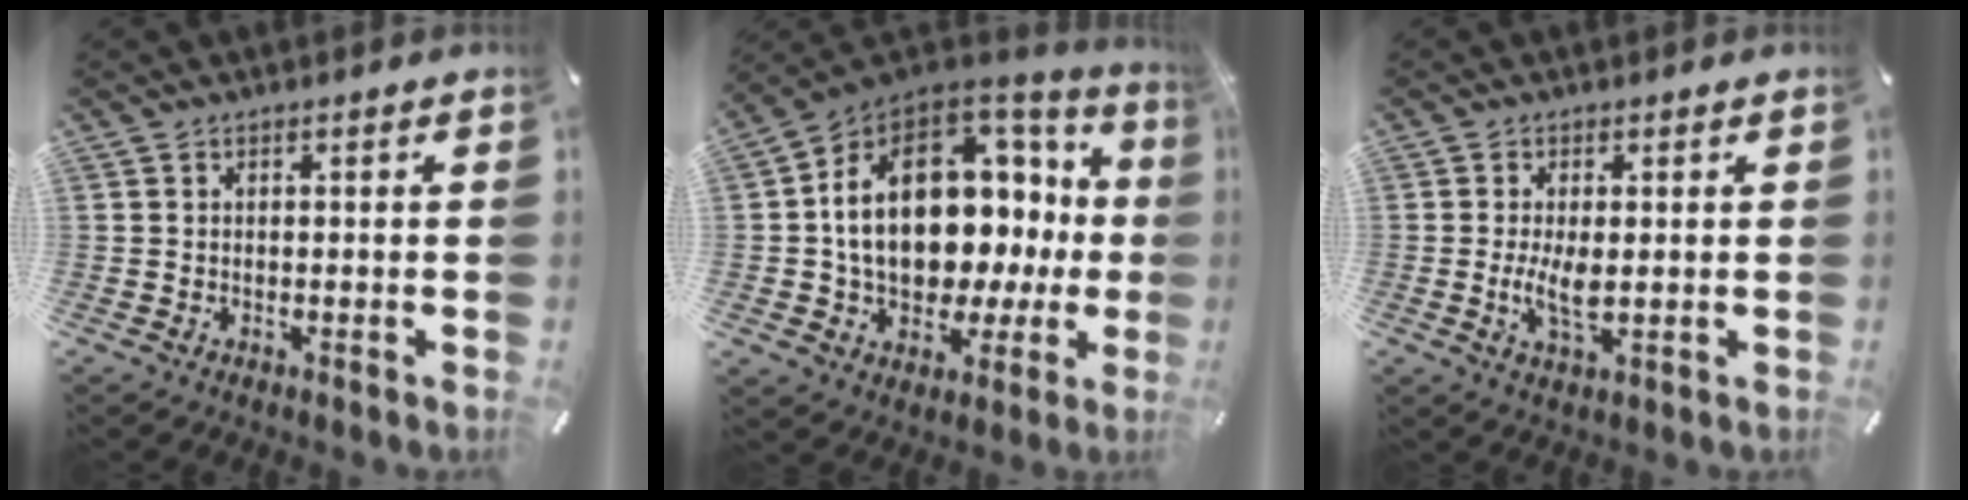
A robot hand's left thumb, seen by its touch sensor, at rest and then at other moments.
{"total": 20.1, "force": [2.6, 14.3, 13.8], "torque": [-0.226, -0.024, 0.052]}
{"total": 5.4, "force": [-0.1, 2.2, 5.0], "torque": [-0.118, -0.008, -0.008]}